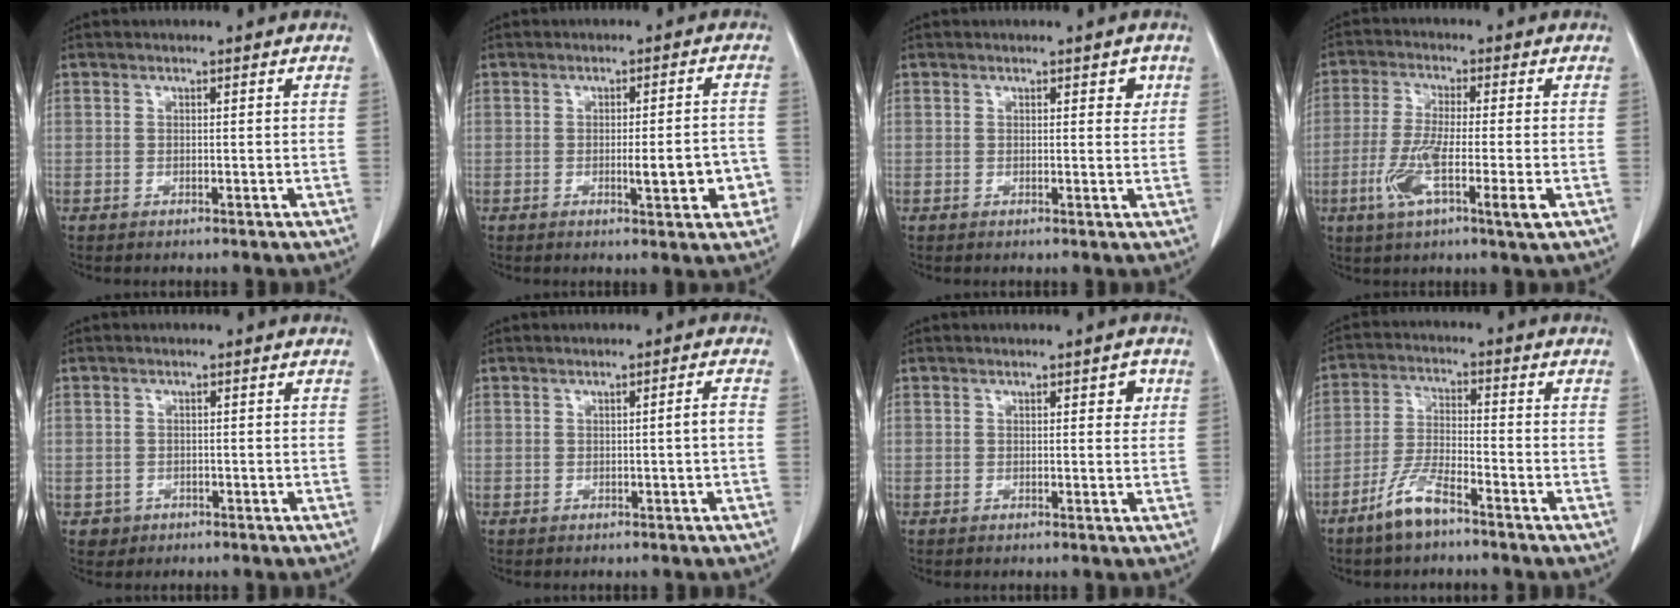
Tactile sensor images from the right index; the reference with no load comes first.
{"total": 6.2, "force": [-1.9, 1.2, 5.8], "torque": [-0.074, 0.007, -0.019]}
{"total": 1.8, "force": [0.9, 0.8, 1.4], "torque": [-0.012, -0.003, 0.009]}
{"total": 9.4, "force": [-3.2, 0.6, 8.8], "torque": [-0.168, -0.016, -0.060]}
{"total": 2.0, "force": [-0.8, 1.8, -0.1], "torque": [0.001, 0.007, -0.010]}
{"total": 1.6, "force": [-0.3, -0.3, 1.5], "torque": [-0.024, 0.000, -0.002]}
{"total": 1.9, "force": [0.8, 0.8, 1.6], "torque": [-0.015, 0.001, 0.008]}
{"total": 6.8, "force": [-4.9, 1.4, 4.5], "torque": [-0.102, -0.008, -0.097]}